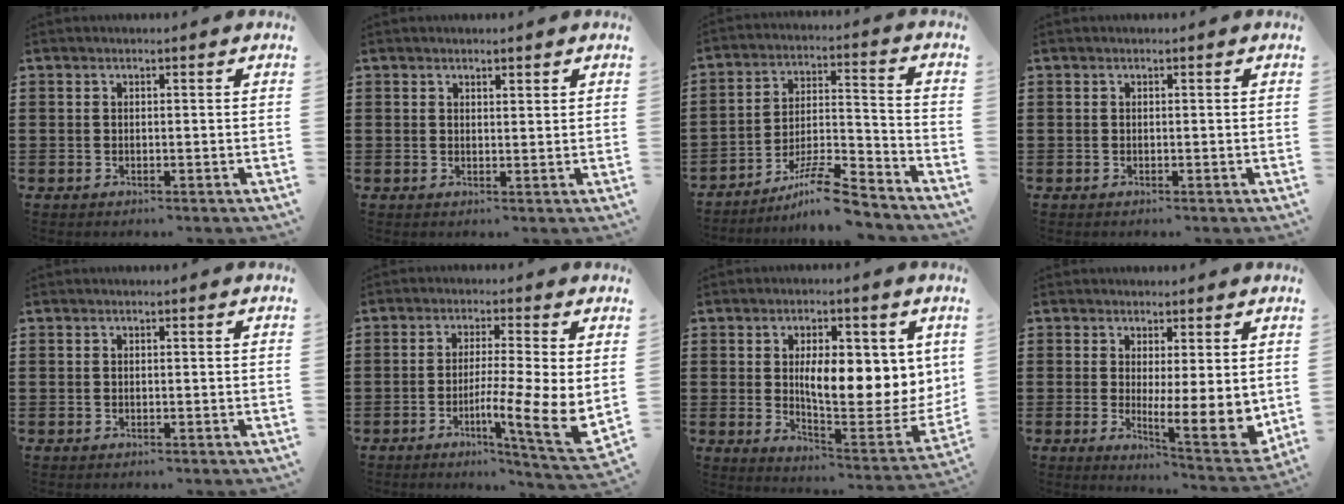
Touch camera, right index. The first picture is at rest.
{"total": 1.2, "force": [1.1, 0.4, 0.2], "torque": [-0.004, 0.003, 0.020]}
{"total": 9.9, "force": [-8.4, 1.2, 5.2], "torque": [-0.084, 0.024, -0.157]}
{"total": 0.0}
{"total": 0.0}
{"total": 7.6, "force": [-1.2, 0.4, 7.5], "torque": [-0.122, -0.033, -0.023]}
{"total": 10.7, "force": [2.2, 4.6, 9.4], "torque": [-0.136, -0.019, 0.032]}
{"total": 6.0, "force": [1.1, 1.6, 5.7], "torque": [-0.075, -0.037, 0.022]}